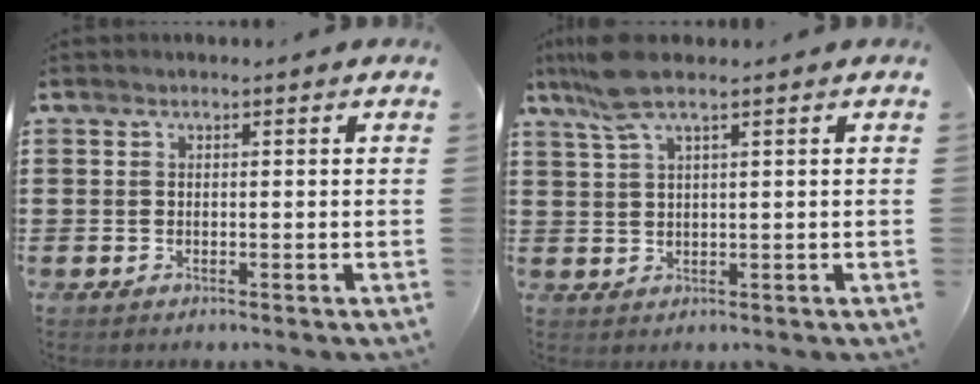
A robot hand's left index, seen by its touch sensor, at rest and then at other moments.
{"total": 5.7, "force": [3.7, 0.9, 4.3], "torque": [-0.099, 0.003, 0.066]}